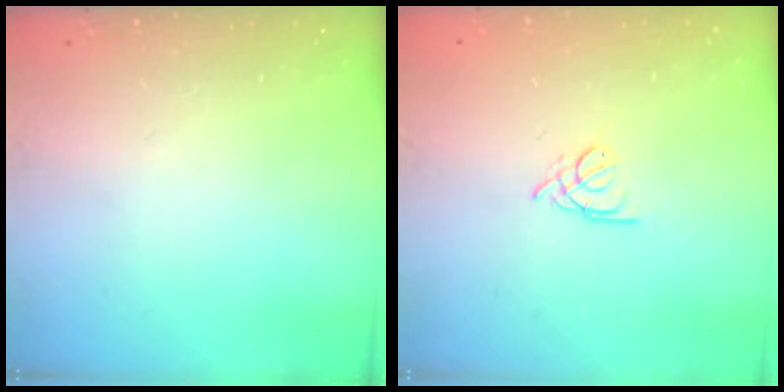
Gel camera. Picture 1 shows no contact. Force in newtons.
{"total": 2.7, "press": 2.6, "slide": 0.5}